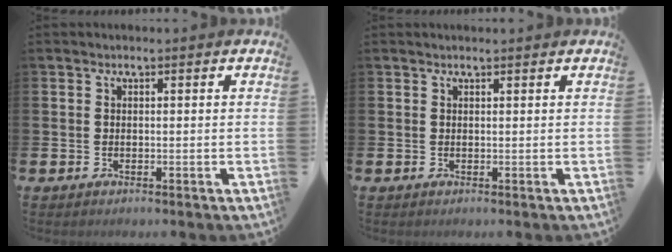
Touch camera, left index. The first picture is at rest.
{"total": 0.5, "force": [0.5, 0.0, 0.1], "torque": [-0.003, 0.000, 0.010]}